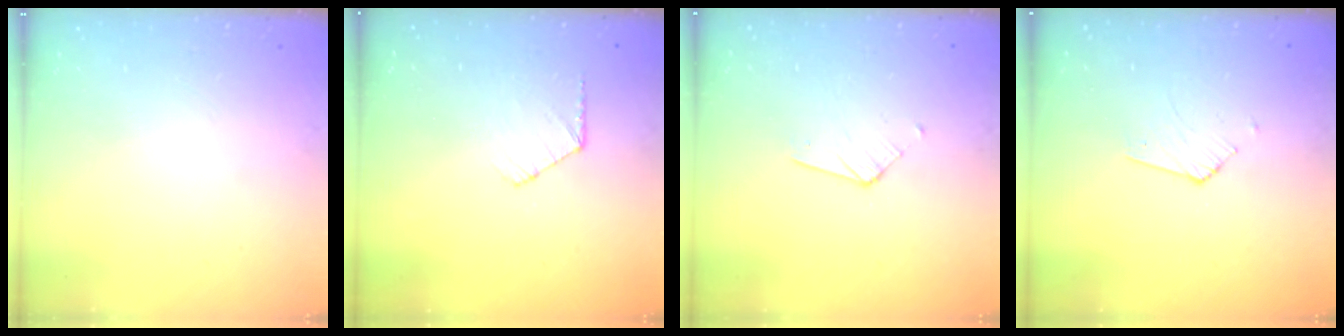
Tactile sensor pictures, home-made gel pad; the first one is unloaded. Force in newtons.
{"total": 5.2, "press": 5.2, "slide": 0.4}
{"total": 3.6, "press": 3.5, "slide": 0.3}
{"total": 2.9, "press": 2.9, "slide": 0.2}